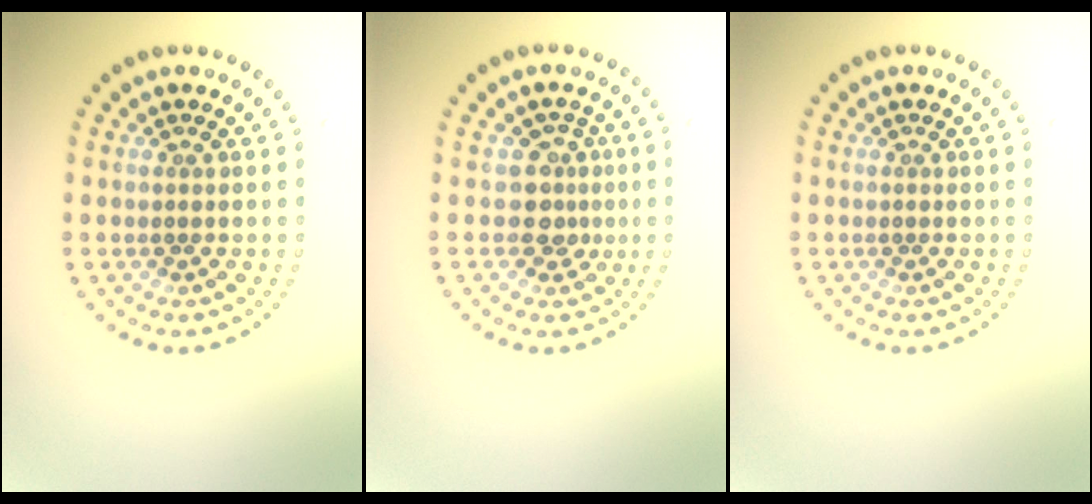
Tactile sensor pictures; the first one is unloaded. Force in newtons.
{"total": 2.4, "press": 2.0, "slide": 1.4}
{"total": 0.0}